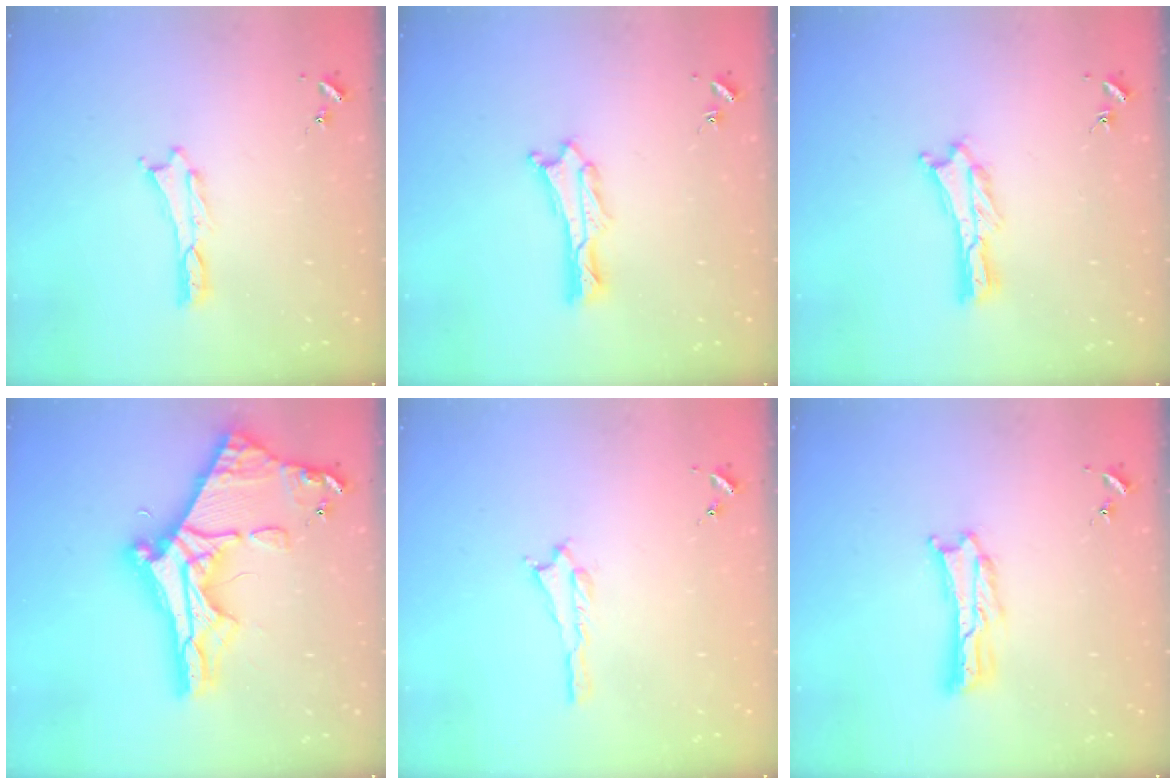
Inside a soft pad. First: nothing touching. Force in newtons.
{"total": 0.9, "press": 0.9, "slide": 0.2}
{"total": 0.9, "press": 0.9, "slide": 0.2}
{"total": 12.1, "press": 12.0, "slide": 1.4}
{"total": 0.6, "press": 0.6, "slide": 0.2}
{"total": 1.7, "press": 1.7, "slide": 0.3}